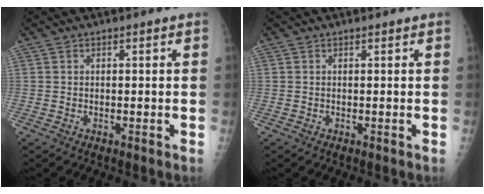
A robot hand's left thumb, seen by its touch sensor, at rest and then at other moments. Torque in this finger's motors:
{"motor_torque": [0.00, 0.00, -0.07, -0.04, 0.00]}